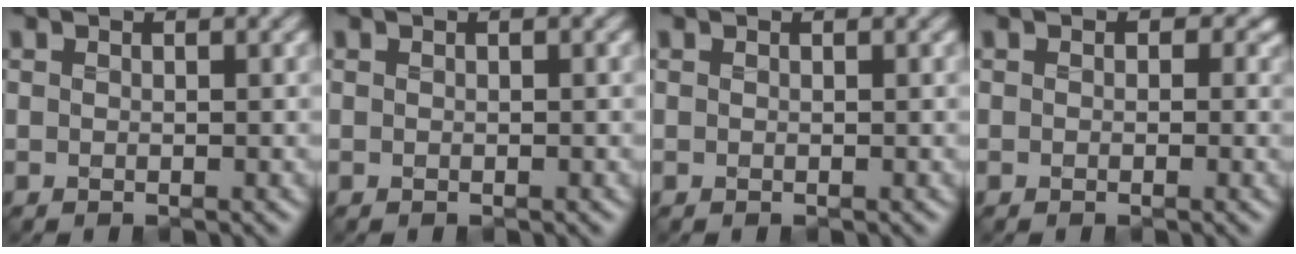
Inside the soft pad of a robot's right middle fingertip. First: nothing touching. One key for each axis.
{"total": 0.0}
{"total": 0.0}
{"total": 2.1, "fx": 0.7, "fy": 1.7, "fz": 1.1, "tx": -0.025, "ty": 0.002, "tz": 0.002}